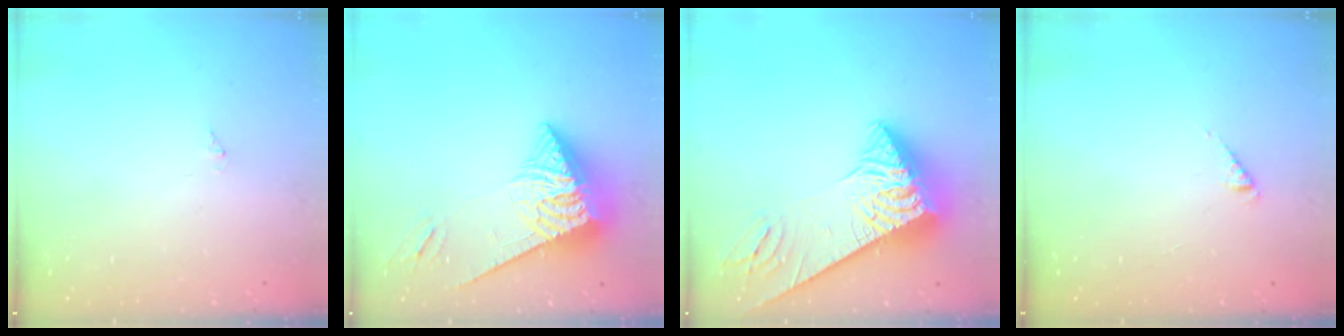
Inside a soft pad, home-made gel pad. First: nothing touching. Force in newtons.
{"total": 8.6, "press": 8.5, "slide": 1.1}
{"total": 8.7, "press": 8.7, "slide": 0.8}
{"total": 2.6, "press": 2.6, "slide": 0.4}